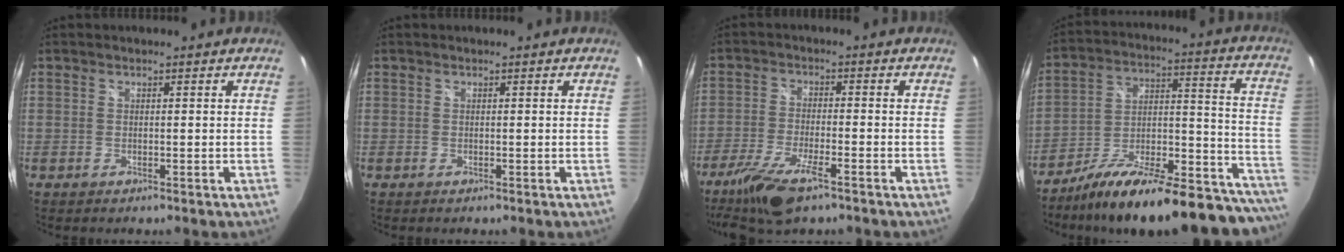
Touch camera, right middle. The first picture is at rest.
{"total": 0.0}
{"total": 10.7, "force": [-7.3, 2.8, 7.3], "torque": [-0.169, -0.031, -0.139]}
{"total": 30.0, "force": [-25.1, 6.9, 14.9], "torque": [-0.177, 0.001, -0.360]}